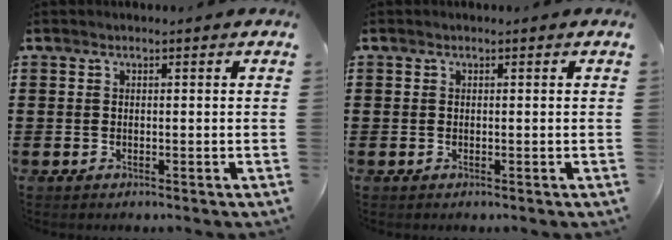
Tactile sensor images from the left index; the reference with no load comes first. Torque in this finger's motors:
{"motor_torque": [0.00, 0.00, 0.00, 0.00]}